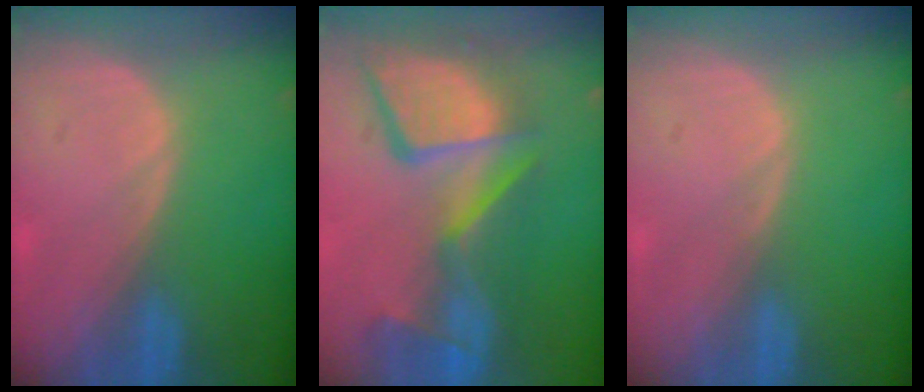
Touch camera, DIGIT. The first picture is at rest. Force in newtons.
{"total": 13.6, "press": 11.1, "slide": 7.8}
{"total": 0.0}